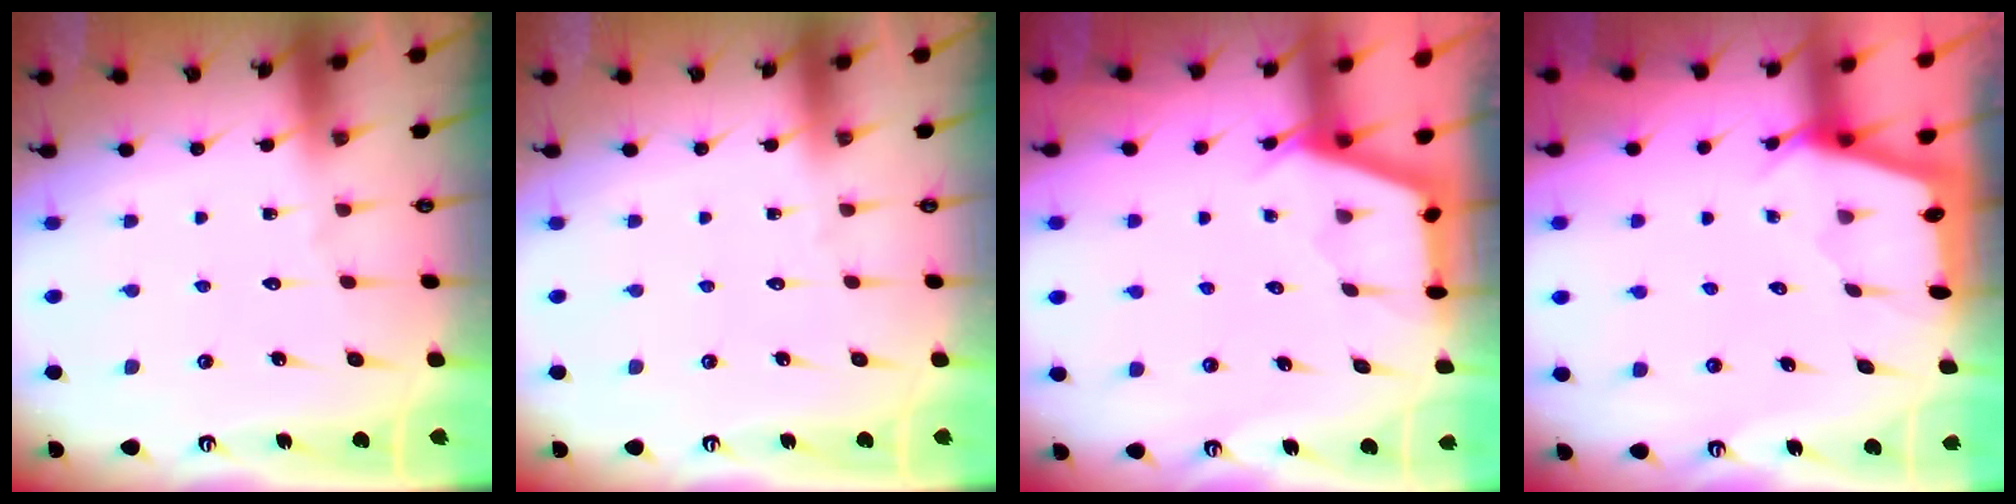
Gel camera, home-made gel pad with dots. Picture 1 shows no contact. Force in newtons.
{"total": 0.0}
{"total": 2.9, "press": 2.9, "slide": 0.3}
{"total": 2.2, "press": 2.2, "slide": 0.3}